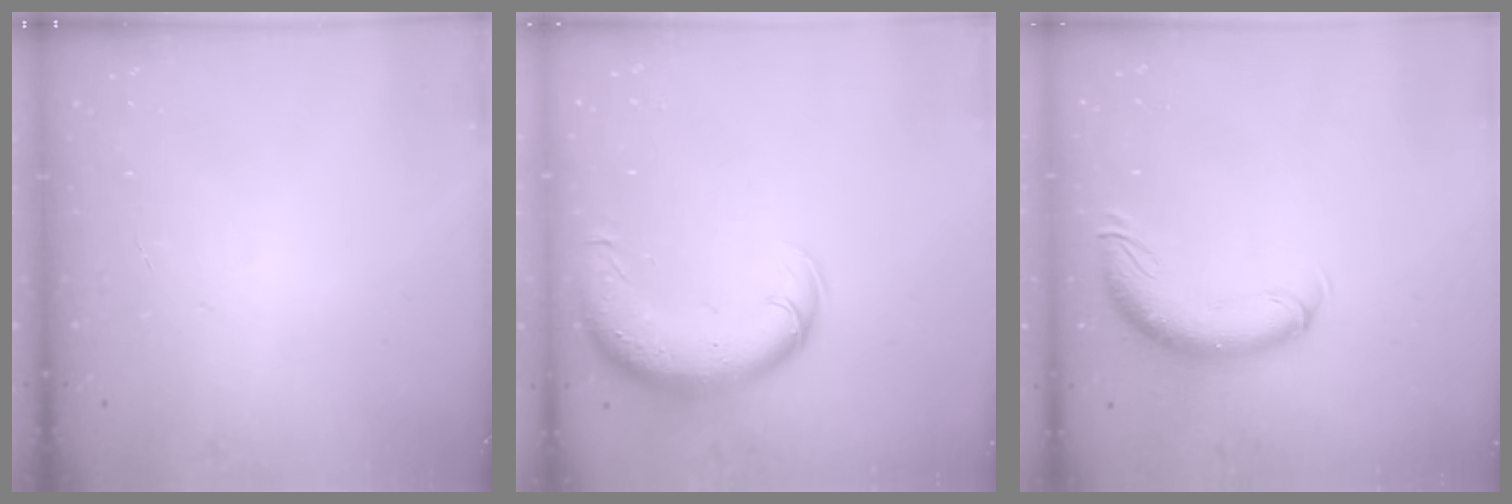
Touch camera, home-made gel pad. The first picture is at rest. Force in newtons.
{"total": 11.0, "press": 10.6, "slide": 2.8}
{"total": 10.6, "press": 10.4, "slide": 2.2}